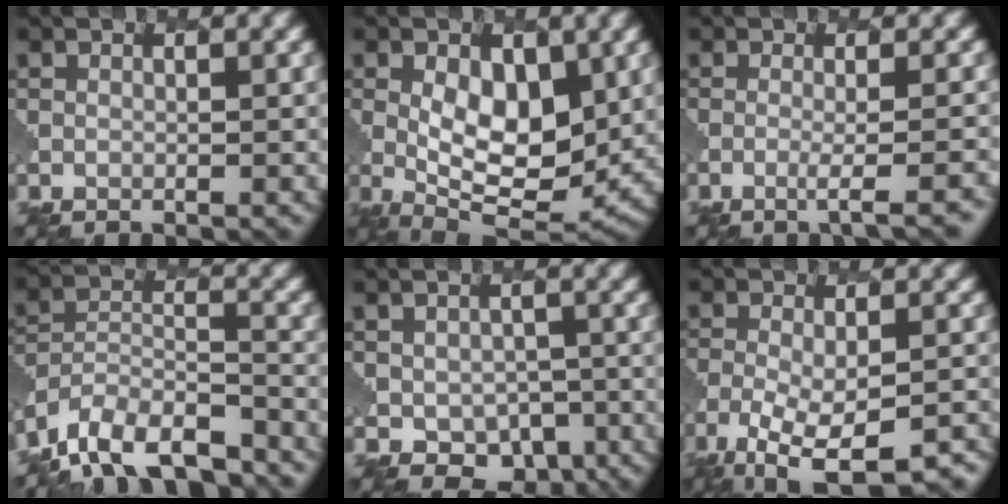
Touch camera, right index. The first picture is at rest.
{"total": 7.8, "force": [0.8, 4.1, 6.5], "torque": [-0.103, -0.004, 0.012]}
{"total": 3.3, "force": [-1.1, 0.6, 3.1], "torque": [-0.033, 0.007, -0.028]}
{"total": 13.2, "force": [-11.4, 5.1, 4.2], "torque": [-0.066, 0.004, -0.158]}
{"total": 6.1, "force": [-2.4, 4.4, 3.5], "torque": [-0.050, -0.026, -0.025]}
{"total": 9.9, "force": [-5.9, 3.7, 7.0], "torque": [-0.129, -0.030, -0.080]}